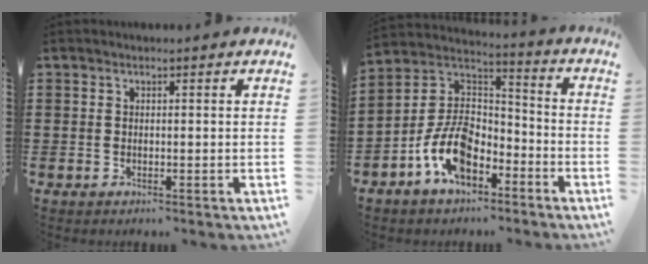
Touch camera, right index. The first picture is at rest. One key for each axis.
{"total": 10.5, "fx": -5.4, "fy": 6.2, "fz": 6.5, "tx": -0.165, "ty": 0.006, "tz": -0.110}